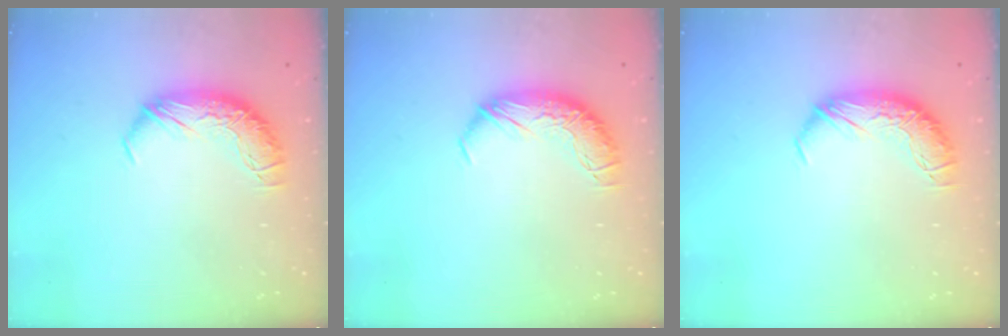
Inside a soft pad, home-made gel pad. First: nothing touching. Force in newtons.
{"total": 0.0}
{"total": 0.0}